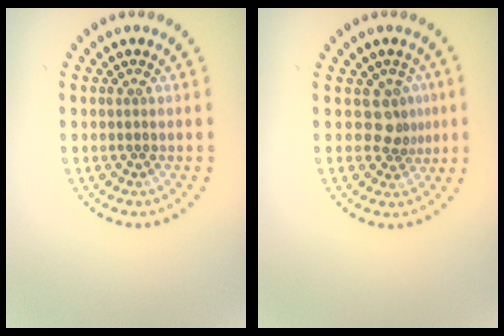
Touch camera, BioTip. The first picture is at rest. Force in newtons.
{"total": 2.4, "press": 1.7, "slide": 1.7}